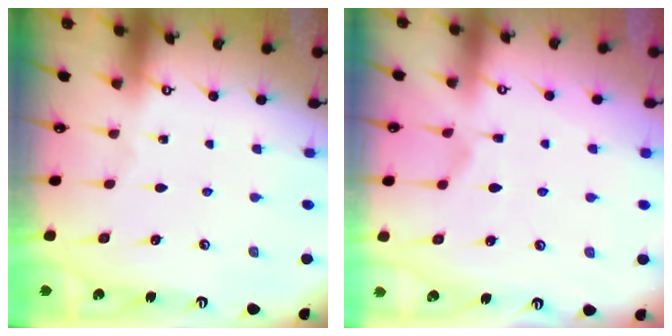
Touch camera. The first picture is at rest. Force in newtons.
{"total": 2.0, "press": 1.5, "slide": 1.3}